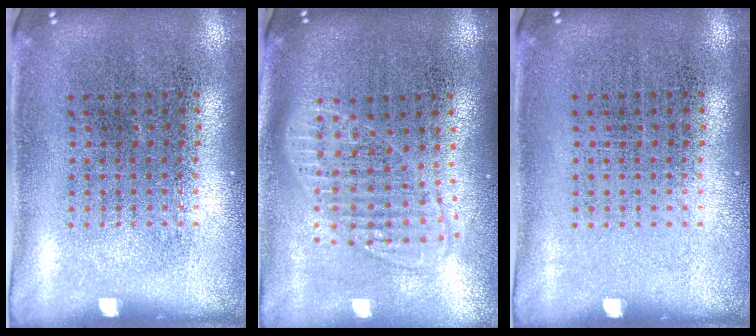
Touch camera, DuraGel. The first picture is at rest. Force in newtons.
{"total": 1.8, "press": 1.5, "slide": 1.0}
{"total": 0.0}